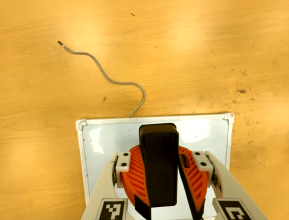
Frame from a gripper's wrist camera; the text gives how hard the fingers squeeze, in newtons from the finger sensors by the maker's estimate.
{"total": 9.7, "left": 9.6, "right": 9.7}